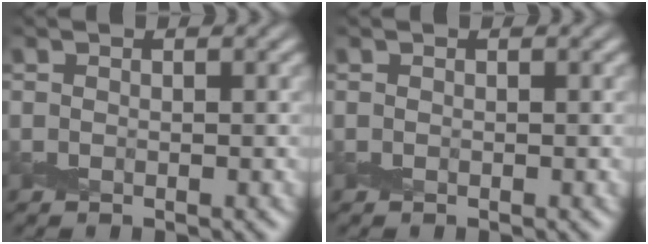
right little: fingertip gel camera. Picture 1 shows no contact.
{"total": 0.0}